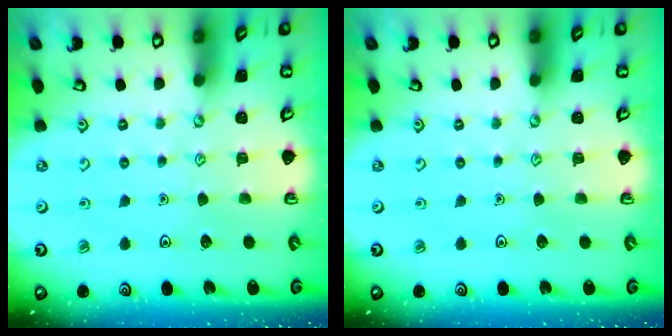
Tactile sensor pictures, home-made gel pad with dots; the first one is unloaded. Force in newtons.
{"total": 0.0}